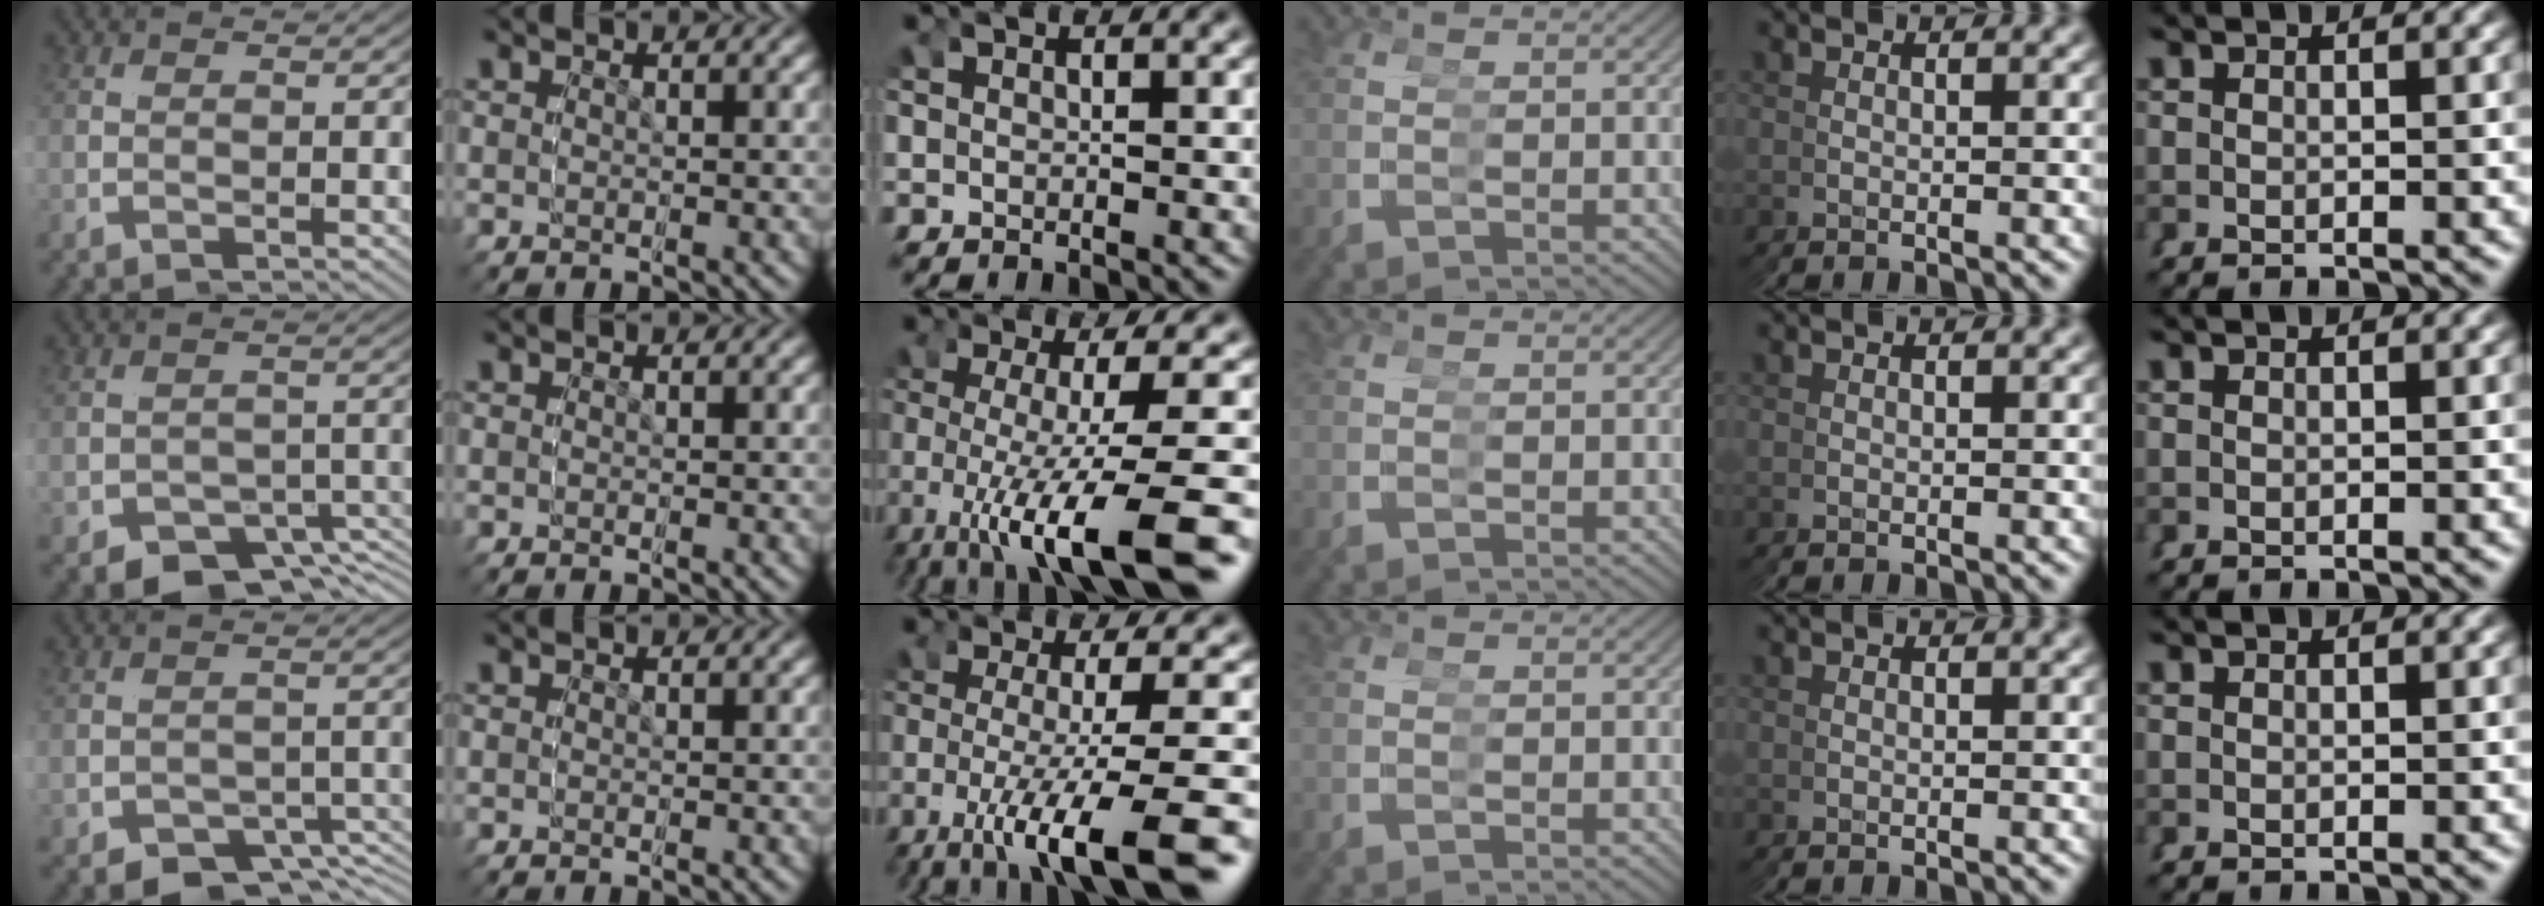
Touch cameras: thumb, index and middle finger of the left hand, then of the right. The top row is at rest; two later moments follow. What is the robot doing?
{"motion": "grasp_and_lifting", "object": "glue stick"}